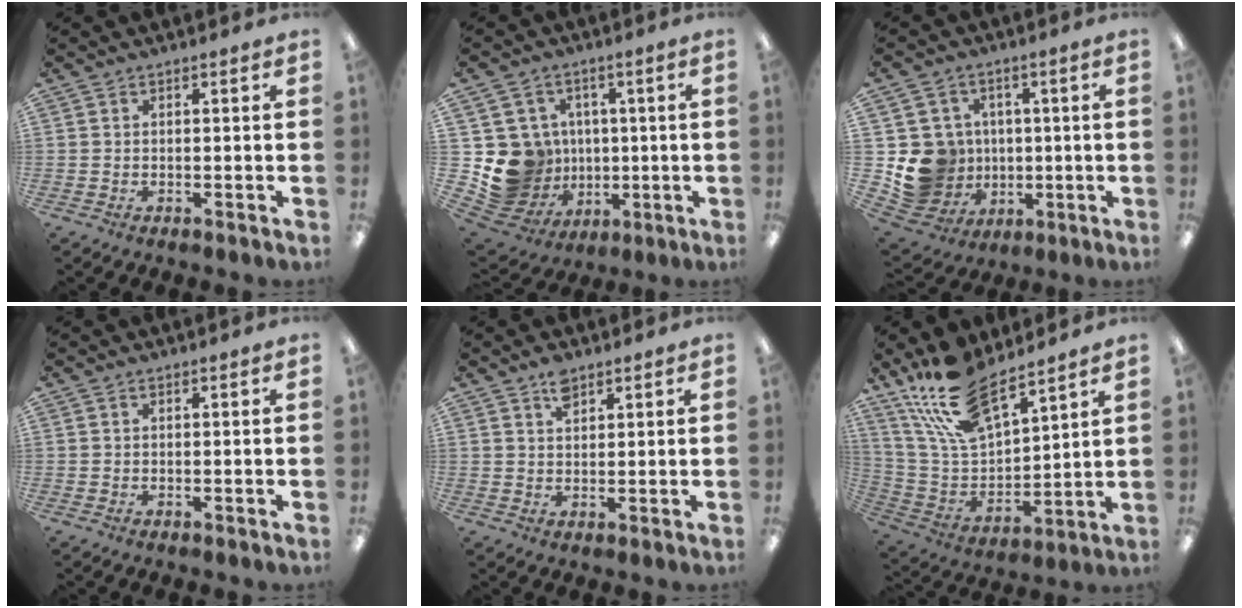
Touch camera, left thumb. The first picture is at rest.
{"total": 13.7, "force": [0.0, 13.3, 3.4], "torque": [-0.099, -0.008, 0.029]}
{"total": 12.3, "force": [-0.3, 11.9, 2.9], "torque": [-0.089, 0.005, 0.013]}
{"total": 0.0}
{"total": 3.7, "force": [2.7, 1.8, 1.8], "torque": [-0.026, -0.006, 0.047]}
{"total": 18.7, "force": [14.4, 7.4, 9.3], "torque": [-0.201, -0.074, 0.266]}